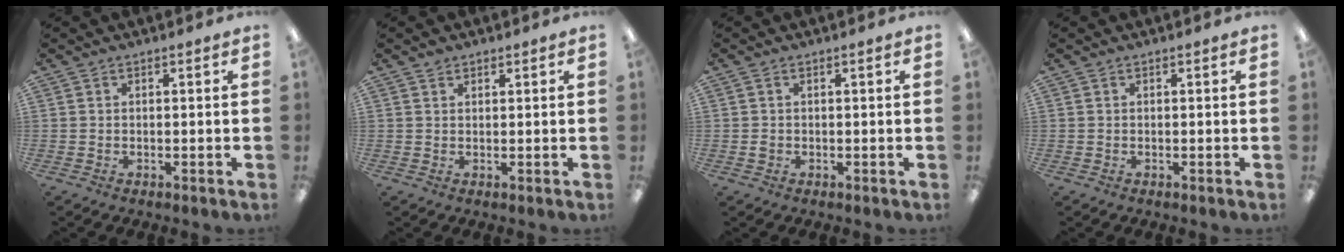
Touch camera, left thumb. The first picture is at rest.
{"total": 1.3, "force": [1.1, 0.7, 0.2], "torque": [-0.004, 0.000, 0.022]}
{"total": 0.9, "force": [0.1, 0.6, 0.6], "torque": [-0.013, 0.005, -0.001]}
{"total": 0.0}